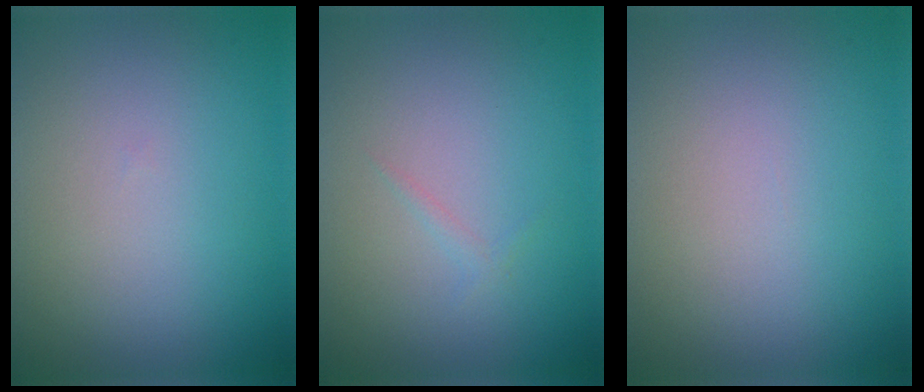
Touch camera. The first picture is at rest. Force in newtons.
{"total": 0.5, "press": 0.5, "slide": 0.1}
{"total": 0.0}